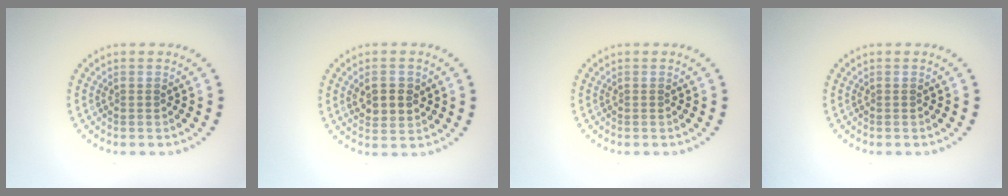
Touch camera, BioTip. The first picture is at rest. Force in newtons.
{"total": 3.0, "press": 3.0, "slide": 0.6}
{"total": 0.0}
{"total": 0.0}